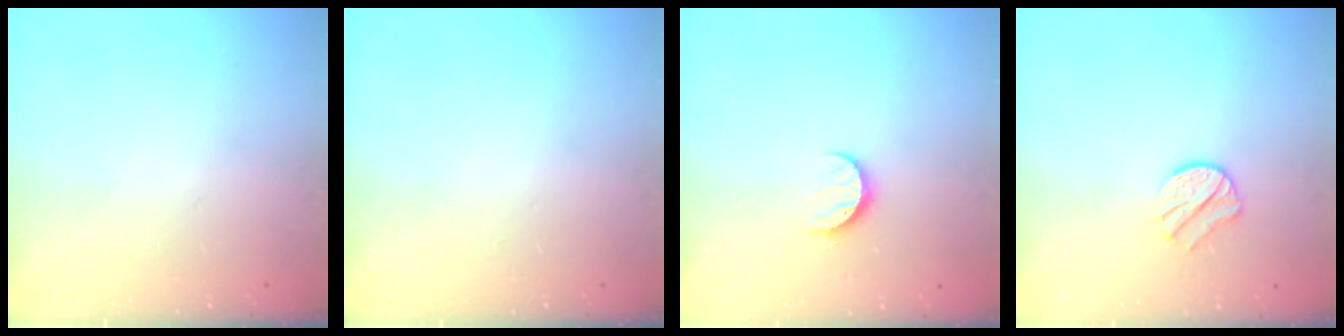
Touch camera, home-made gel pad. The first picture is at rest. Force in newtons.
{"total": 0.0}
{"total": 7.1, "press": 7.1, "slide": 0.7}
{"total": 7.8, "press": 7.8, "slide": 0.1}